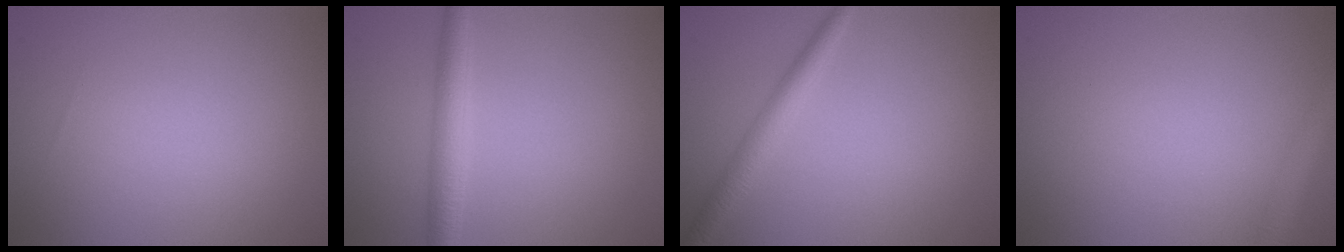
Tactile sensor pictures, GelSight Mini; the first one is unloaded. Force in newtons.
{"total": 2.8, "press": 2.8, "slide": 0.0}
{"total": 2.3, "press": 2.3, "slide": 0.1}
{"total": 2.4, "press": 2.4, "slide": 0.1}